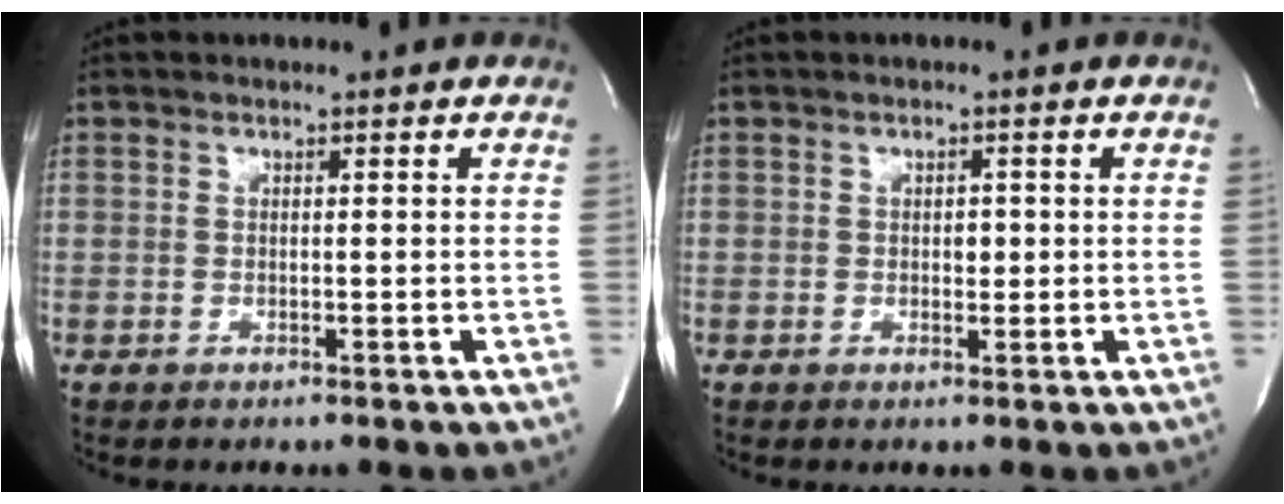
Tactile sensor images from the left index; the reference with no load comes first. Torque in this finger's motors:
{"motor_torque": [-0.16, 0.36, -0.05, 0.00]}